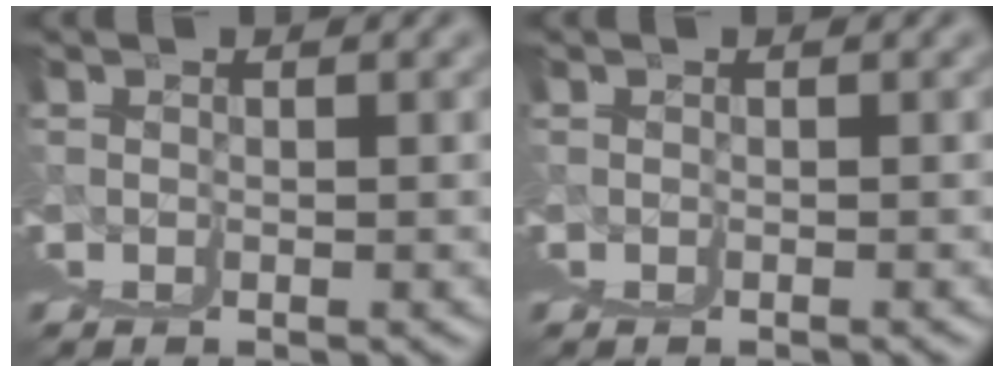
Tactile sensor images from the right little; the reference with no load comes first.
{"total": 0.6, "force": [-0.2, -0.5, -0.3], "torque": [0.004, 0.003, -0.004]}